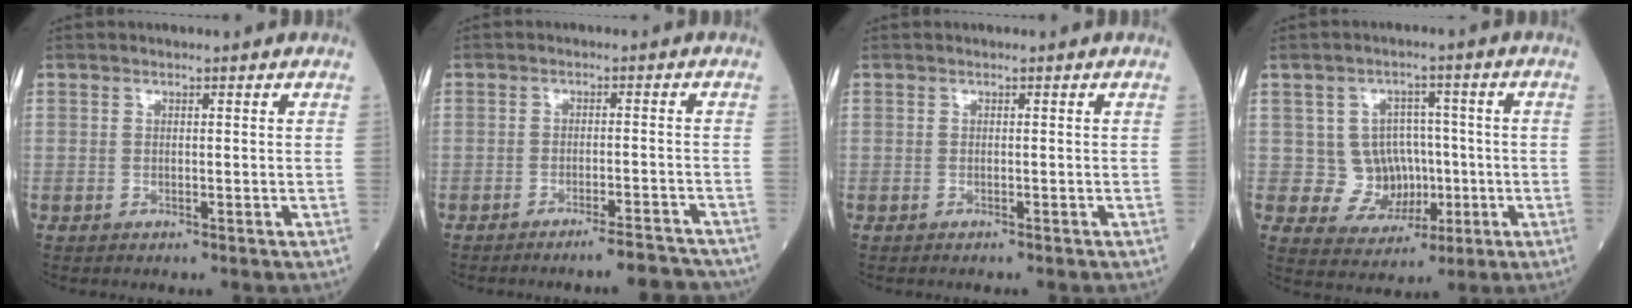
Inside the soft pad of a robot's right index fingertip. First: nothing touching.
{"total": 5.7, "force": [-5.3, 0.3, 2.1], "torque": [-0.009, 0.000, -0.077]}
{"total": 0.6, "force": [-0.5, 0.0, 0.2], "torque": [-0.003, -0.001, -0.009]}
{"total": 7.2, "force": [-0.2, 6.6, 2.8], "torque": [-0.033, 0.018, 0.010]}